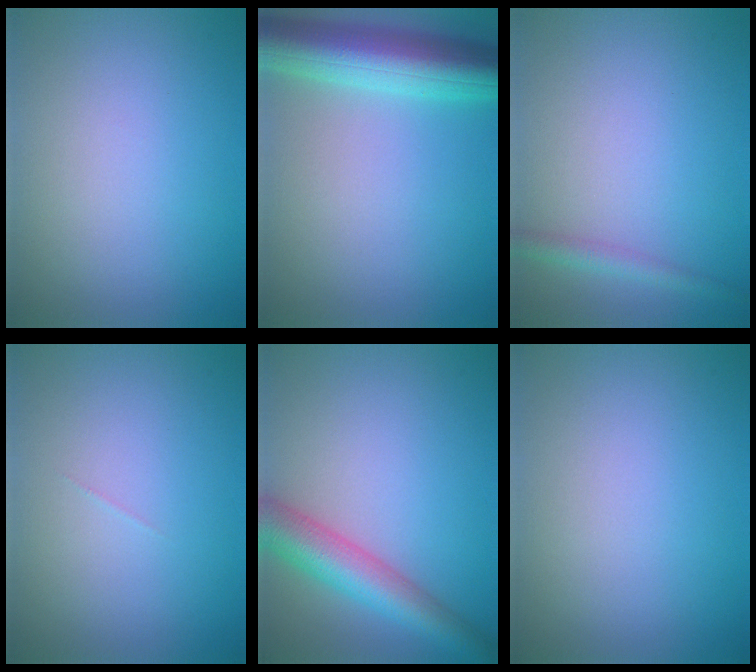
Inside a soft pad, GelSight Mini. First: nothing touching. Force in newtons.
{"total": 8.0, "press": 7.9, "slide": 0.3}
{"total": 1.8, "press": 1.8, "slide": 0.1}
{"total": 0.0}
{"total": 5.7, "press": 5.7, "slide": 0.2}
{"total": 0.0}